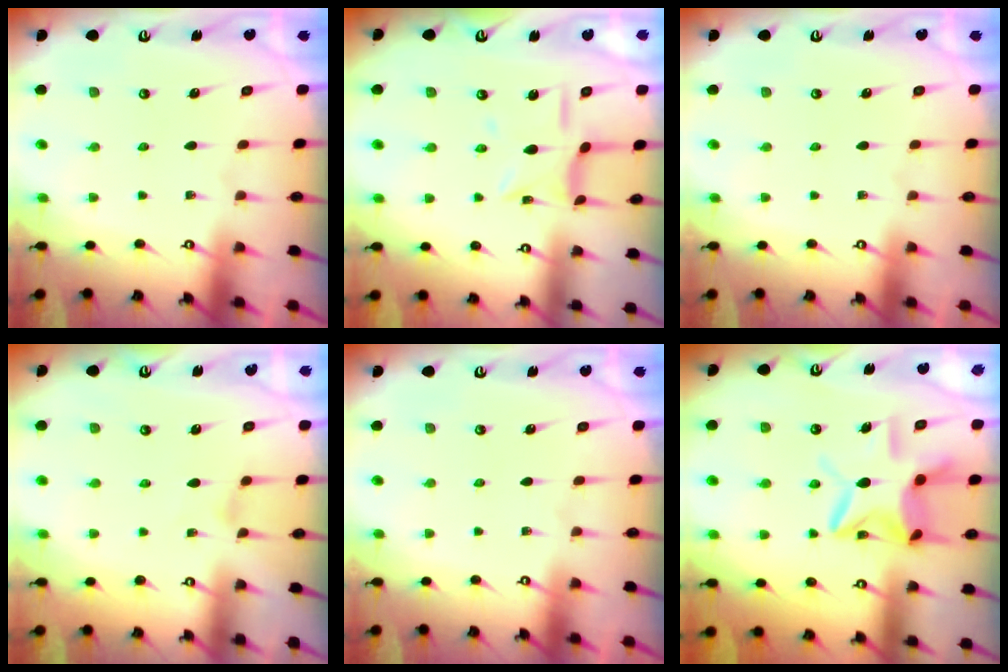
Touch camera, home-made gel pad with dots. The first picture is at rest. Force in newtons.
{"total": 7.7, "press": 7.7, "slide": 0.4}
{"total": 0.0}
{"total": 0.7, "press": 0.7, "slide": 0.2}
{"total": 0.0}
{"total": 12.2, "press": 12.1, "slide": 1.2}